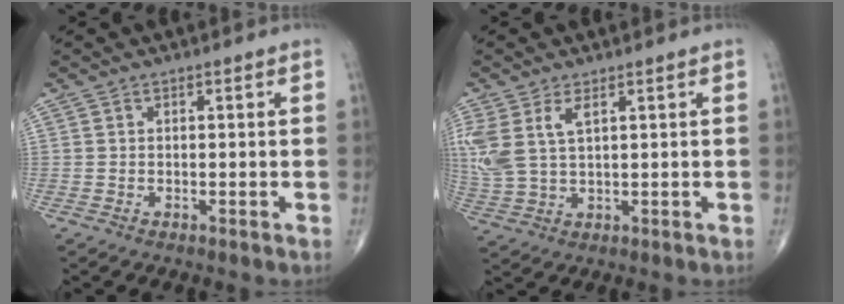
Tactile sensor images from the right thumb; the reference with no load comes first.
{"total": 8.8, "force": [3.3, 4.2, 7.0], "torque": [-0.178, -0.001, 0.078]}